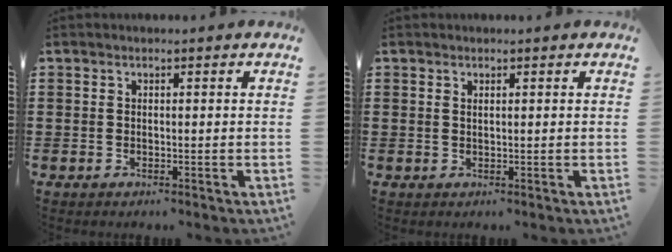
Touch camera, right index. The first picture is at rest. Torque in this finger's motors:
{"motor_torque": [-0.82, 0.88, -0.03, -0.01]}